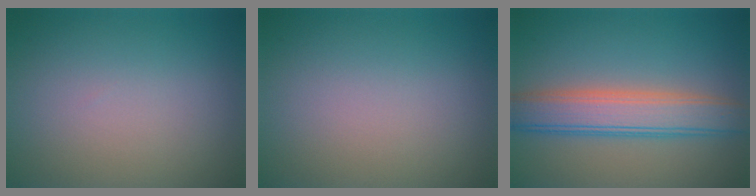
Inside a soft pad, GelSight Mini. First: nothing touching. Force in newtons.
{"total": 0.0}
{"total": 6.9, "press": 6.9, "slide": 0.3}